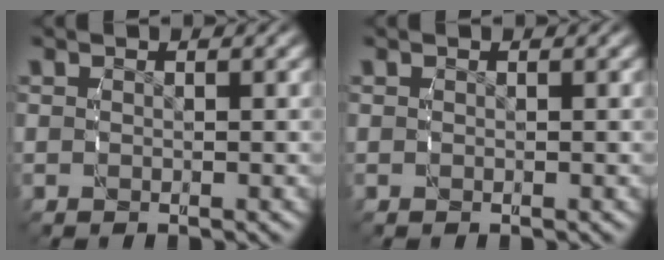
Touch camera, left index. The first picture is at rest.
{"total": 0.0}